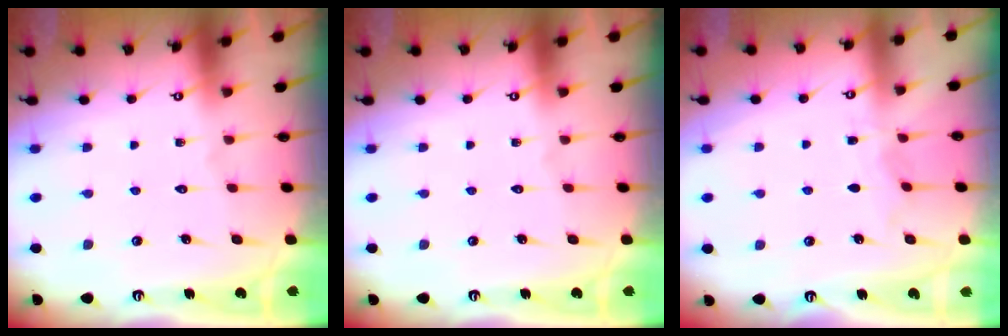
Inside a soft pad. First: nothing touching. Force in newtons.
{"total": 0.0}
{"total": 3.9, "press": 3.8, "slide": 0.4}